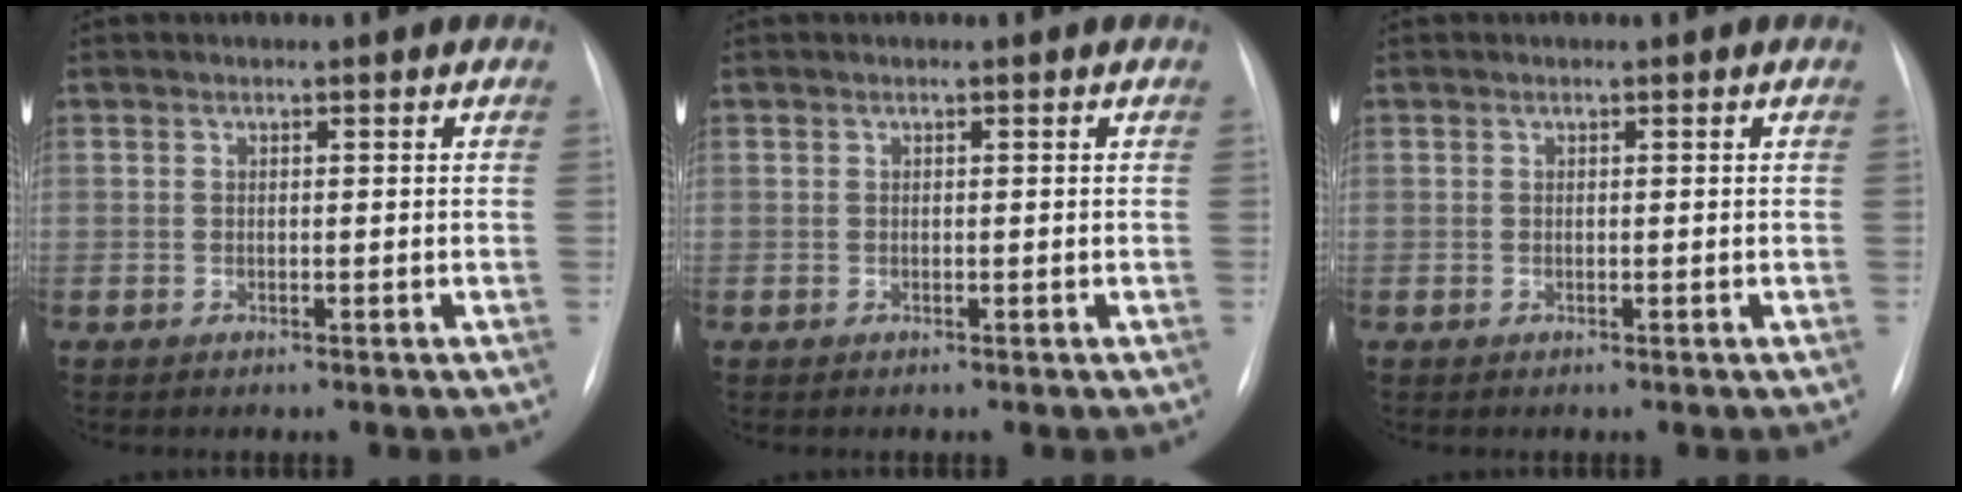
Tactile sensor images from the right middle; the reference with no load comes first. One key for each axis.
{"total": 0.0}
{"total": 0.0}